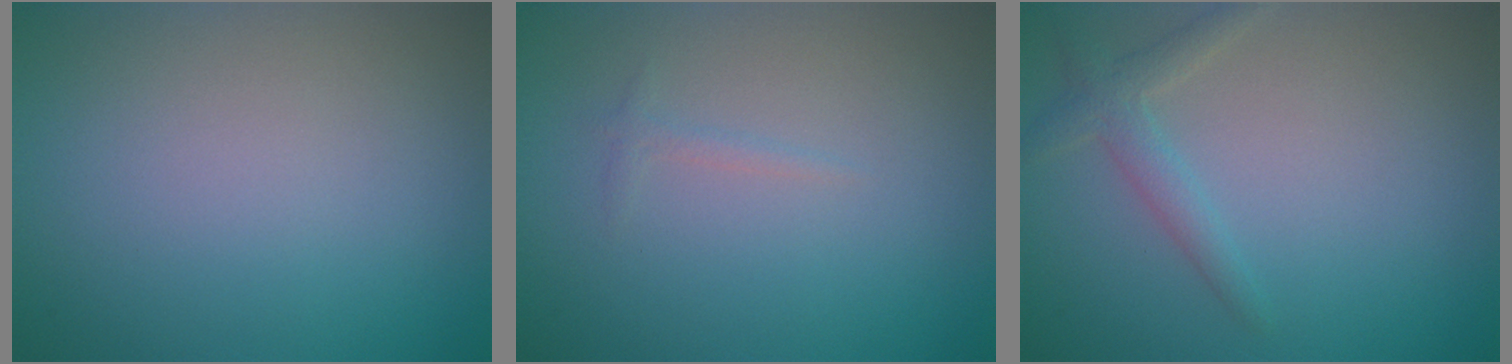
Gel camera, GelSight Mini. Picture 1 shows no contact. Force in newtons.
{"total": 0.6, "press": 0.6, "slide": 0.1}
{"total": 2.0, "press": 2.0, "slide": 0.1}